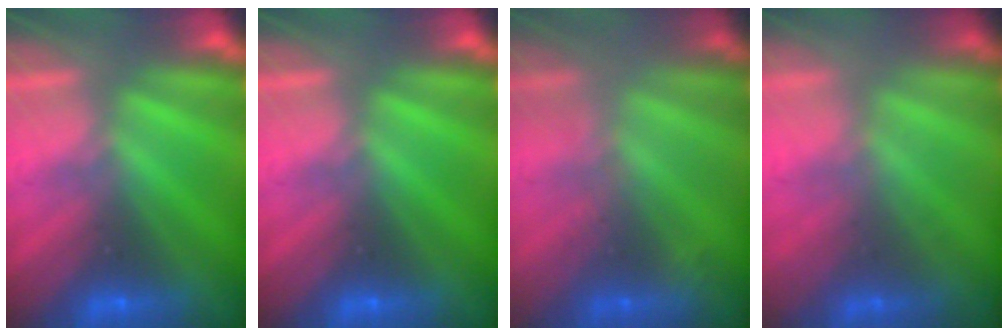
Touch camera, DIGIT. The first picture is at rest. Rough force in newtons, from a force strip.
{"total": 0.0}
{"total": 2.6}
{"total": 1.5}